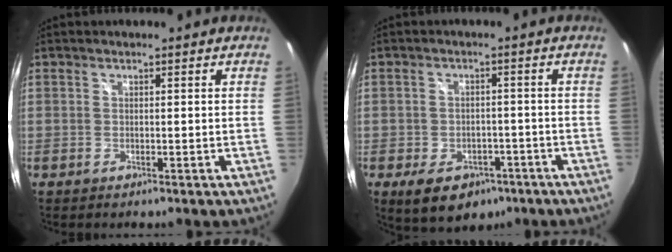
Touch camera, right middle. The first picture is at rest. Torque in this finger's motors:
{"motor_torque": [0.77, -0.76, 0.11, 0.08]}